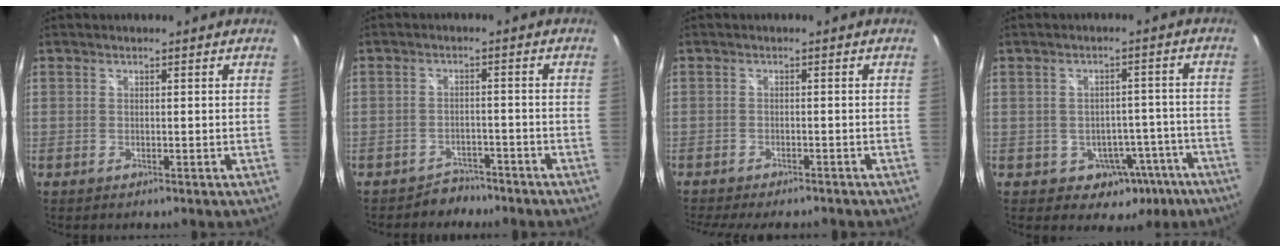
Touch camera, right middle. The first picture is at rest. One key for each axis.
{"total": 4.1, "fx": -3.6, "fy": 2.1, "fz": 0.0, "tx": -0.004, "ty": 0.010, "tz": -0.053}
{"total": 8.6, "fx": -7.5, "fy": 1.9, "fz": 3.6, "tx": -0.082, "ty": -0.020, "tz": -0.112}
{"total": 9.8, "fx": -5.6, "fy": 7.5, "fz": 3.1, "tx": -0.047, "ty": 0.040, "tz": -0.038}